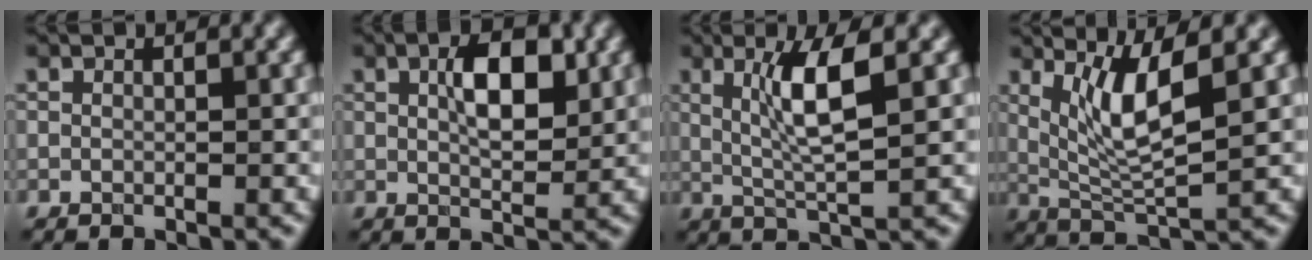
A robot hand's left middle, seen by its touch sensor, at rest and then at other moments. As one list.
[{"total": 4.6, "force": [1.0, 1.8, 4.1], "torque": [-0.072, 0.009, 0.029]}, {"total": 4.7, "force": [1.0, 0.5, 4.5], "torque": [-0.091, 0.002, 0.038]}, {"total": 5.3, "force": [1.7, 1.0, 4.8], "torque": [-0.092, -0.008, 0.052]}]